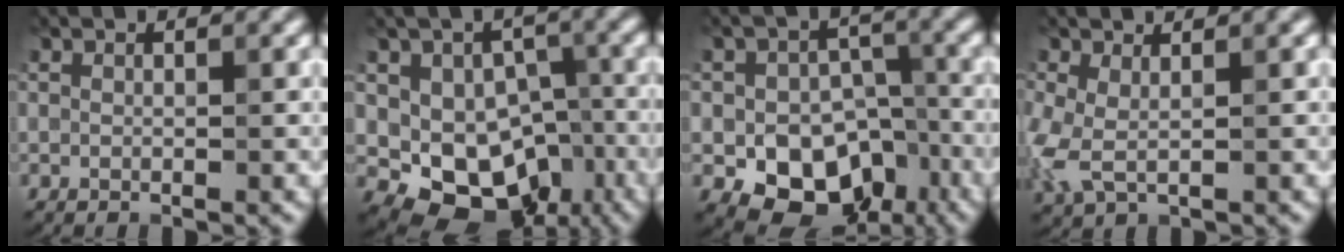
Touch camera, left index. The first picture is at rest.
{"total": 8.5, "force": [-3.5, 6.5, 4.3], "torque": [-0.043, -0.006, -0.045]}
{"total": 9.0, "force": [-4.6, 6.4, 4.4], "torque": [-0.042, -0.006, -0.067]}
{"total": 1.9, "force": [-0.1, 1.0, 1.6], "torque": [-0.051, -0.004, -0.009]}